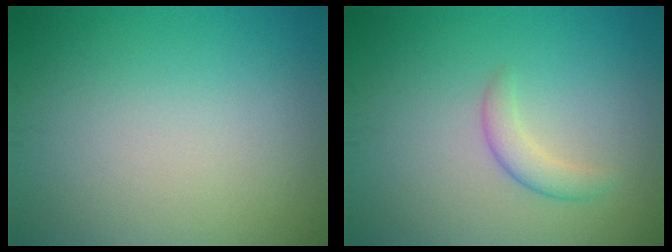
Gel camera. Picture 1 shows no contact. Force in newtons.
{"total": 1.9, "press": 1.9, "slide": 0.0}